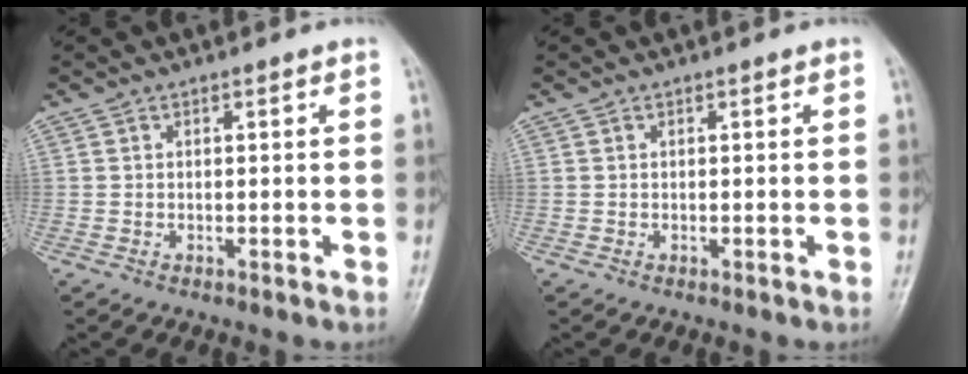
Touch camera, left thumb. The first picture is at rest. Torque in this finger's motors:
{"motor_torque": [0.00, 0.00, -0.03, -0.03, 0.00]}